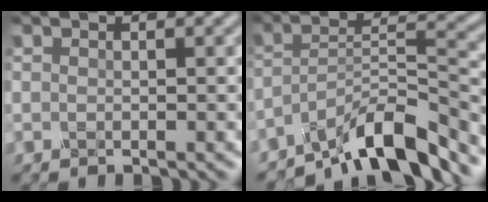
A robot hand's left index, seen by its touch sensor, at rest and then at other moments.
{"total": 8.5, "force": [-6.8, 1.5, 4.8], "torque": [-0.070, 0.007, -0.124]}